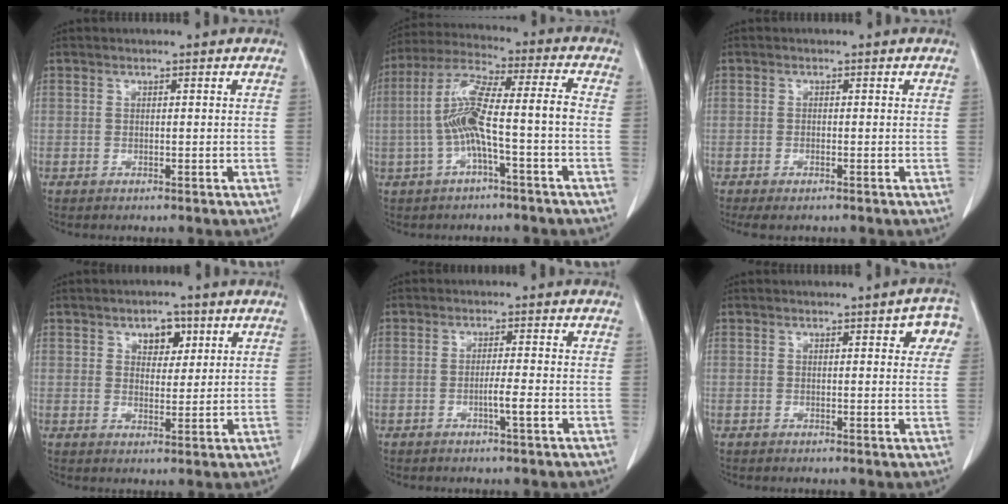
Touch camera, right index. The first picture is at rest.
{"total": 10.5, "force": [-2.2, 0.9, 10.2], "torque": [-0.211, 0.031, -0.044]}
{"total": 2.4, "force": [-1.7, 0.5, 1.6], "torque": [-0.025, -0.006, -0.027]}
{"total": 4.2, "force": [2.2, 2.5, 2.6], "torque": [-0.033, 0.004, 0.034]}
{"total": 2.6, "force": [-1.0, -0.3, 2.4], "torque": [-0.043, -0.002, -0.018]}
{"total": 4.6, "force": [2.1, 1.4, 3.9], "torque": [-0.031, 0.006, 0.015]}